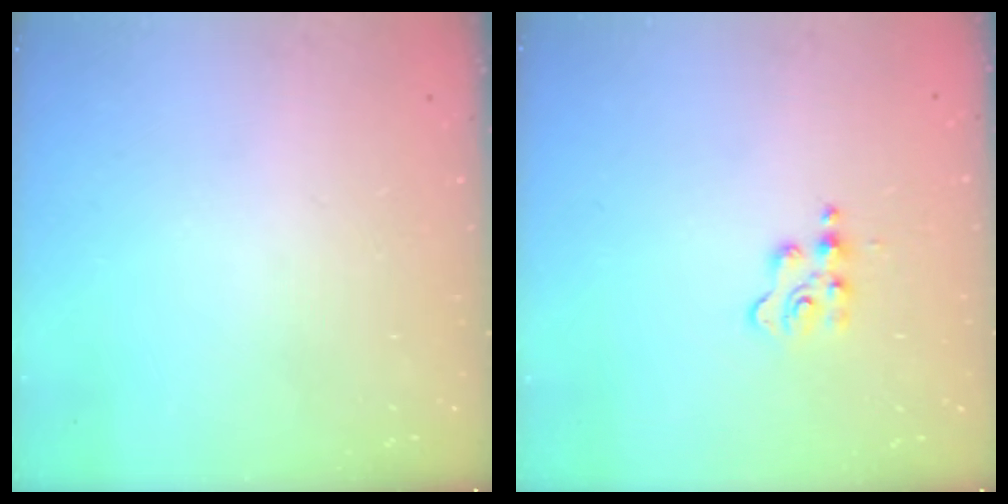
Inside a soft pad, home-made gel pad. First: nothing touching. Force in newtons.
{"total": 3.1, "press": 3.1, "slide": 0.5}